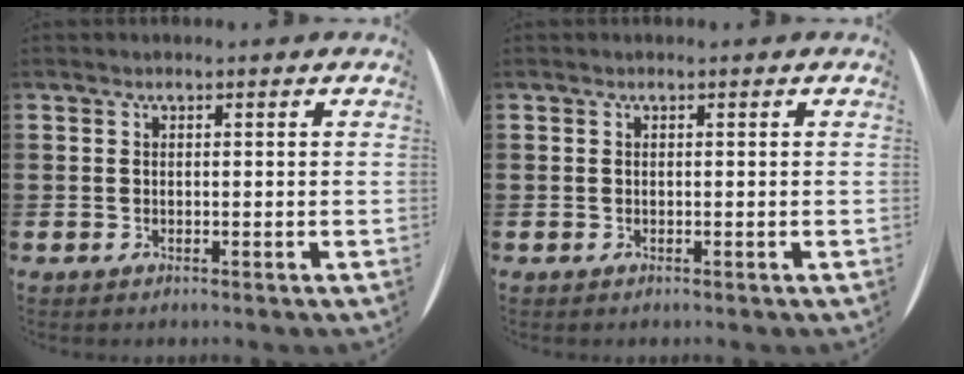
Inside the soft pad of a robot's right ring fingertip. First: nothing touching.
{"total": 0.0}